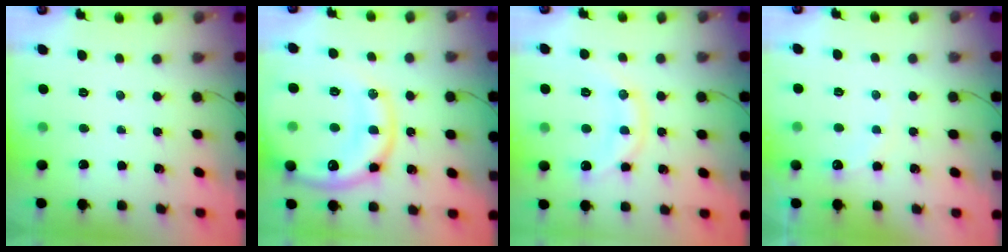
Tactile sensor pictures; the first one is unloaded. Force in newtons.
{"total": 20.9, "press": 20.6, "slide": 3.3}
{"total": 11.0, "press": 11.0, "slide": 0.6}
{"total": 7.9, "press": 7.8, "slide": 1.4}